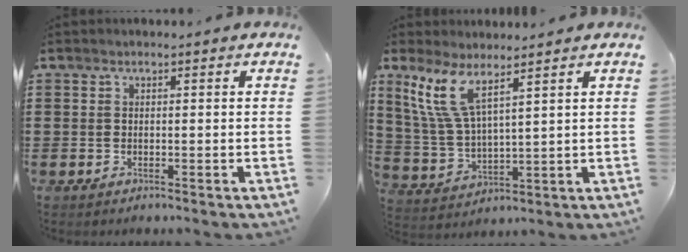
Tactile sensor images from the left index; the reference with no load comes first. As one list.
[{"total": 8.6, "force": [5.7, 2.1, 6.0], "torque": [-0.150, -0.012, 0.101]}]